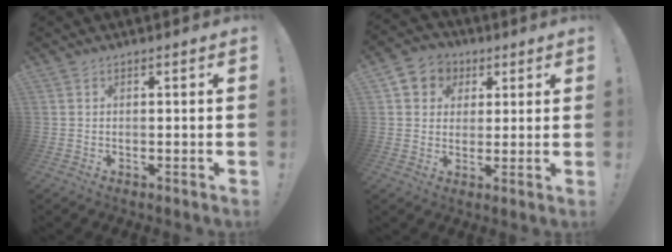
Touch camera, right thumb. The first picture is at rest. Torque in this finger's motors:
{"motor_torque": [0.64, 1.32, 0.10, -0.09, 0.00]}